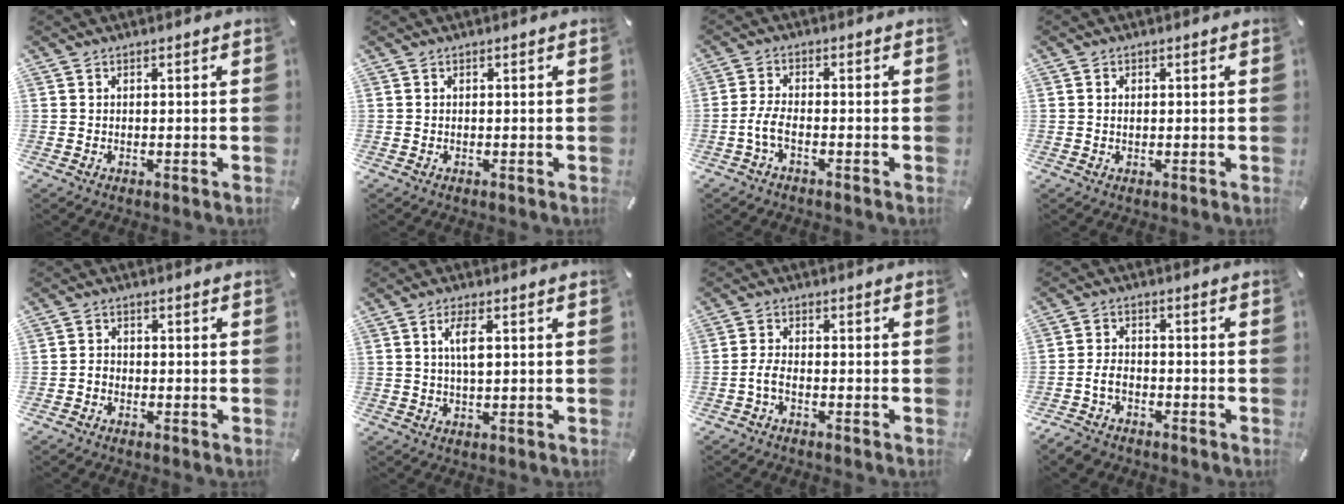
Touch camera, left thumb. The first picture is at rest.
{"total": 0.0}
{"total": 4.1, "force": [-2.0, 1.4, 3.3], "torque": [-0.079, 0.000, -0.039]}
{"total": 1.1, "force": [0.0, 0.9, 0.7], "torque": [-0.018, 0.005, -0.002]}
{"total": 1.7, "force": [-1.0, 1.3, 0.6], "torque": [-0.012, 0.008, -0.020]}
{"total": 4.6, "force": [1.1, 1.6, 4.1], "torque": [-0.089, 0.007, 0.015]}
{"total": 3.0, "force": [-1.5, 1.1, 2.4], "torque": [-0.057, 0.002, -0.030]}
{"total": 4.7, "force": [-2.5, 3.2, 2.4], "torque": [-0.055, 0.013, -0.049]}